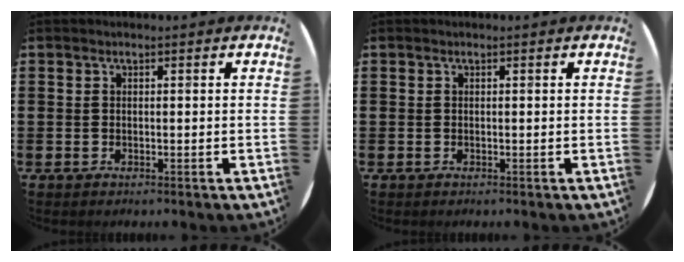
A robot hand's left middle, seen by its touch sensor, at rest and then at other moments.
{"total": 0.0}